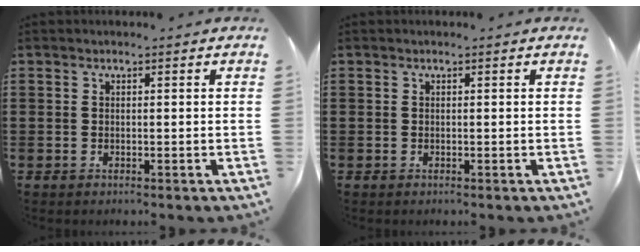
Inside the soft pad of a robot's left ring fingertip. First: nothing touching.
{"total": 0.0}